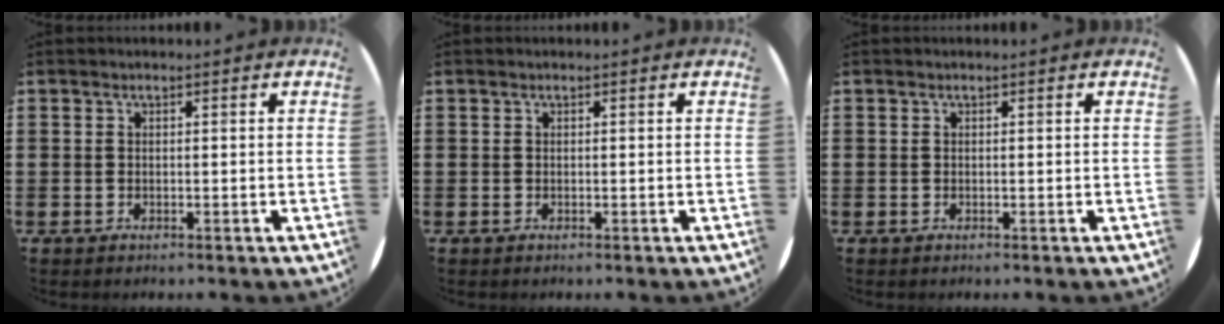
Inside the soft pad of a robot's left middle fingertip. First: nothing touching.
{"total": 0.0}
{"total": 0.0}